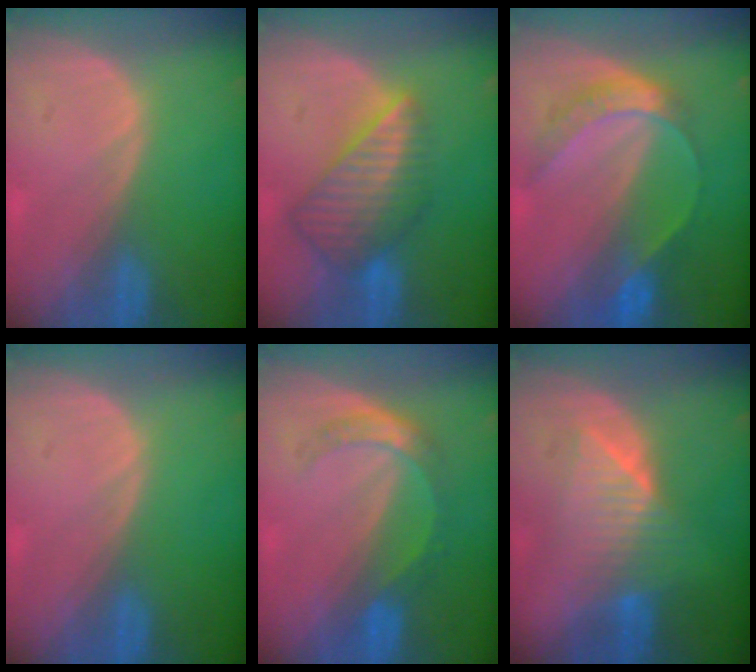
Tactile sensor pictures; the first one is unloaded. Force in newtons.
{"total": 8.7, "press": 7.6, "slide": 4.3}
{"total": 7.0, "press": 5.8, "slide": 3.9}
{"total": 0.0}
{"total": 5.4, "press": 4.7, "slide": 2.5}
{"total": 6.4, "press": 6.4, "slide": 0.3}